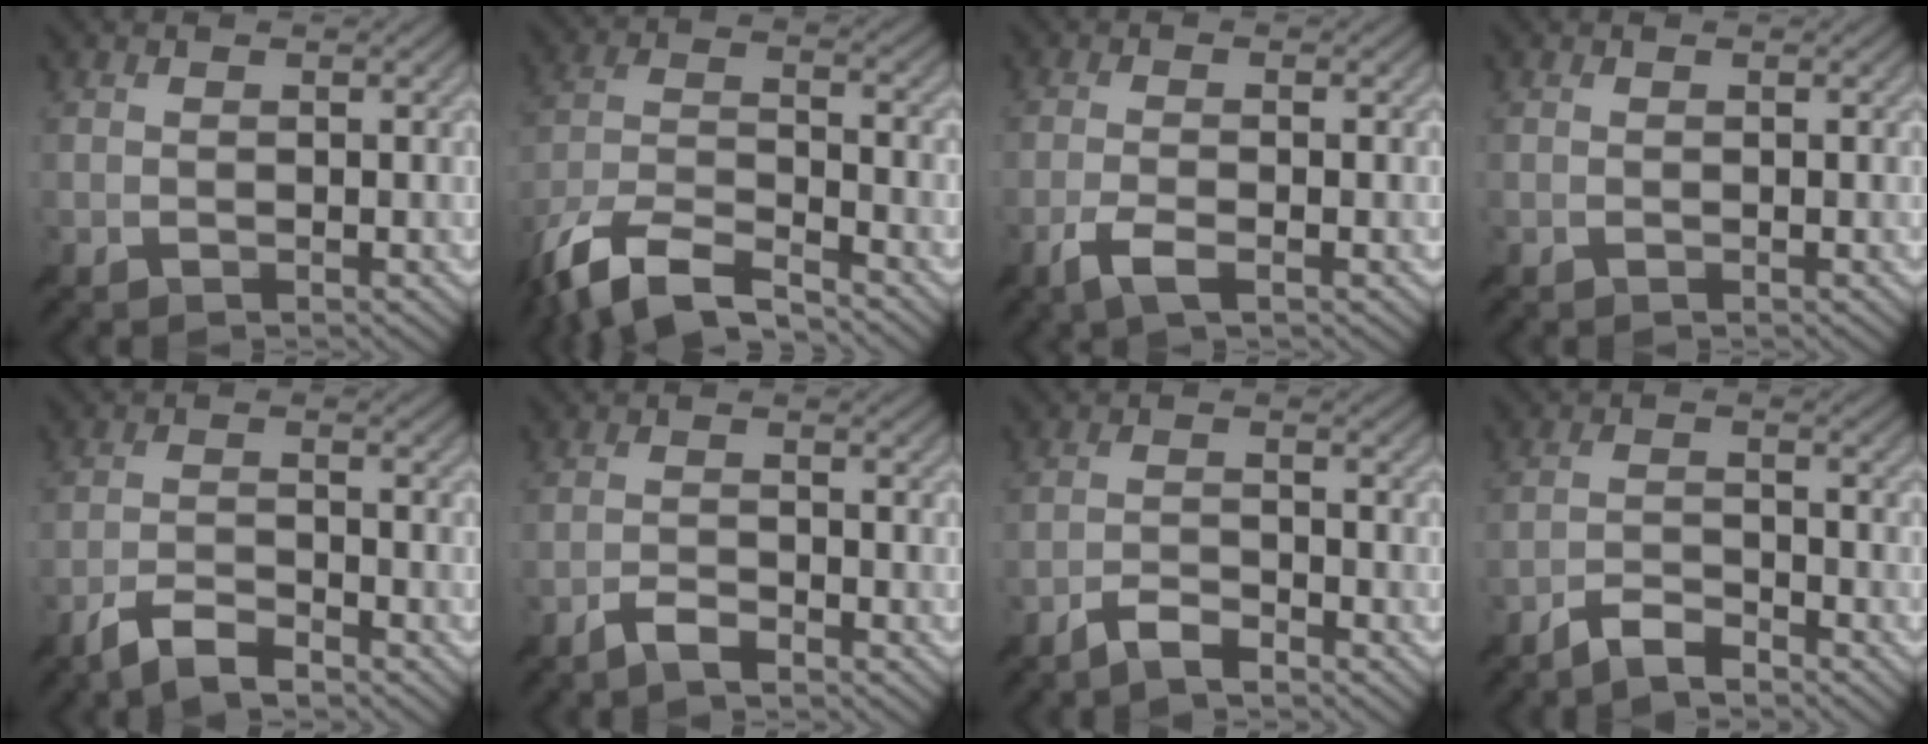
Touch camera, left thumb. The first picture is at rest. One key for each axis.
{"total": 11.5, "fx": -8.8, "fy": 3.3, "fz": 6.6, "tx": -0.145, "ty": -0.015, "tz": -0.177}
{"total": 3.5, "fx": -1.8, "fy": 0.8, "fz": 2.9, "tx": -0.057, "ty": 0.001, "tz": -0.042}
{"total": 0.0}
{"total": 4.6, "fx": -3.6, "fy": 1.0, "fz": 2.6, "tx": -0.055, "ty": 0.000, "tz": -0.075}
{"total": 2.5, "fx": -2.0, "fy": 0.5, "fz": 1.4, "tx": -0.029, "ty": 0.002, "tz": -0.044}
{"total": 3.1, "fx": -2.5, "fy": 0.6, "fz": 1.7, "tx": -0.033, "ty": 0.002, "tz": -0.055}
{"total": 3.6, "fx": -3.1, "fy": 0.7, "fz": 1.7, "tx": -0.032, "ty": 0.002, "tz": -0.066}